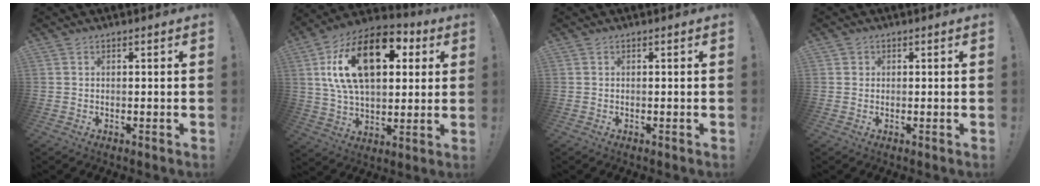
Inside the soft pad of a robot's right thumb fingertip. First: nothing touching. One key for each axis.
{"total": 22.5, "fx": 7.4, "fy": 12.9, "fz": 16.9, "tx": -0.286, "ty": -0.022, "tz": 0.126}
{"total": 0.0}
{"total": 1.2, "fx": 0.4, "fy": 1.1, "fz": 0.1, "tx": -0.003, "ty": 0.001, "tz": 0.008}